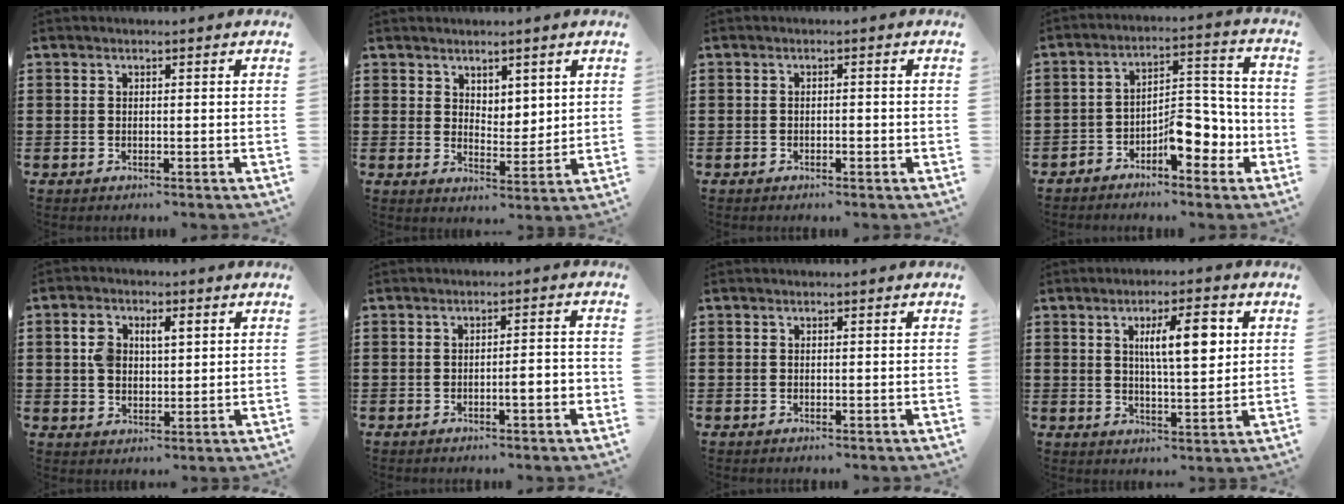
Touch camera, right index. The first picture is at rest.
{"total": 3.8, "force": [3.2, 2.1, 0.0], "torque": [-0.012, -0.001, 0.061]}
{"total": 0.7, "force": [-0.5, 0.3, 0.3], "torque": [-0.009, -0.002, -0.009]}
{"total": 8.5, "force": [-4.2, 3.7, 6.4], "torque": [-0.077, 0.005, -0.076]}
{"total": 4.8, "force": [1.3, 3.1, 3.5], "torque": [-0.079, 0.014, 0.019]}
{"total": 3.0, "force": [-1.1, 0.3, 2.8], "torque": [-0.039, -0.003, -0.021]}
{"total": 0.0}
{"total": 8.3, "force": [2.5, 2.4, 7.5], "torque": [-0.134, 0.002, 0.037]}